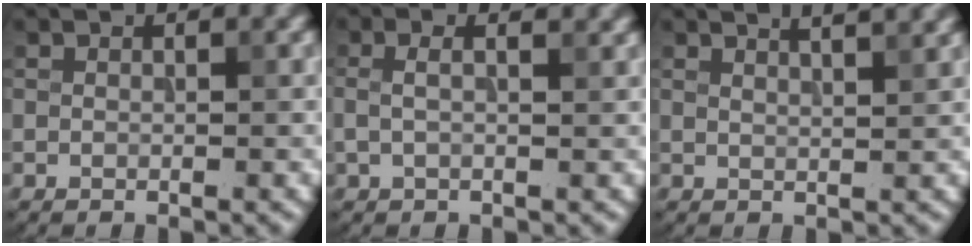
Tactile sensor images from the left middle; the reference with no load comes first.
{"total": 3.0, "force": [1.2, 1.2, 2.5], "torque": [-0.036, 0.010, -0.003]}
{"total": 5.4, "force": [3.9, 2.0, 3.1], "torque": [-0.009, 0.040, 0.016]}